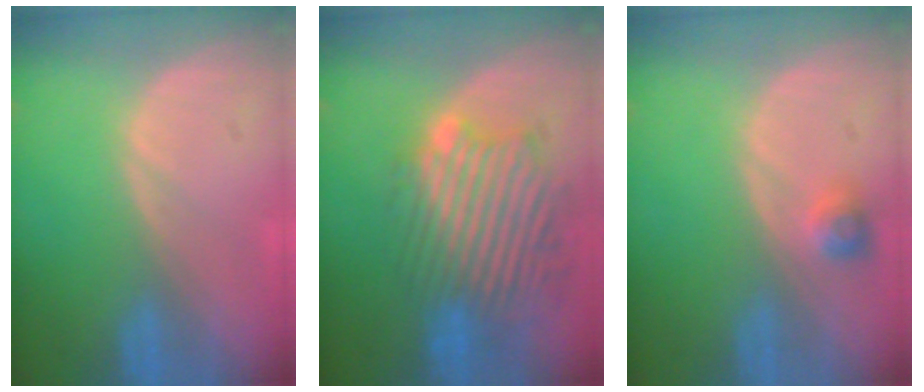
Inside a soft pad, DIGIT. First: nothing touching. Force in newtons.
{"total": 11.5, "press": 10.5, "slide": 4.6}
{"total": 2.3, "press": 2.2, "slide": 0.3}